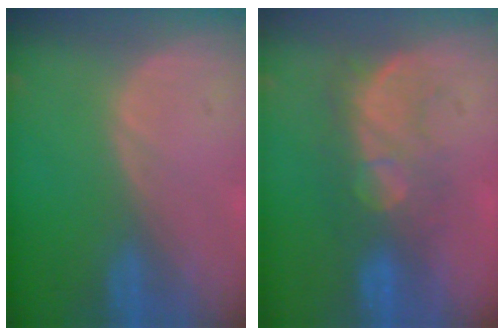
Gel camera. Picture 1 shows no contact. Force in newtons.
{"total": 8.2, "press": 7.7, "slide": 2.8}